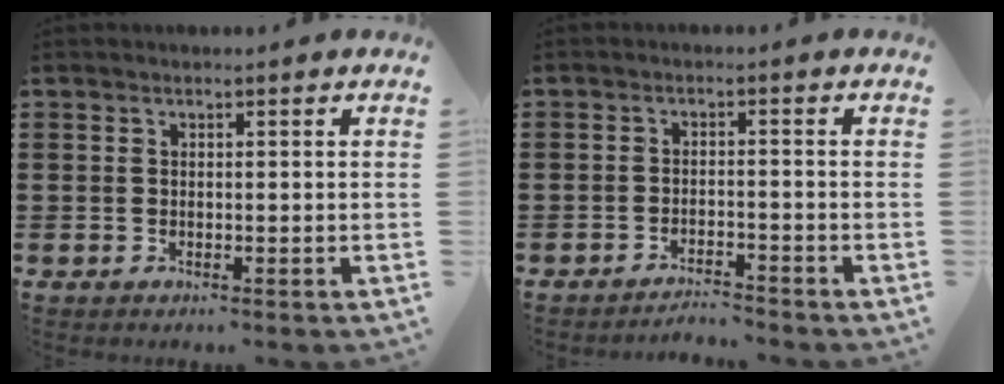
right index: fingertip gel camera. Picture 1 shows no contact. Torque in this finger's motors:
{"motor_torque": [-0.04, 0.83, 0.04, -0.01]}